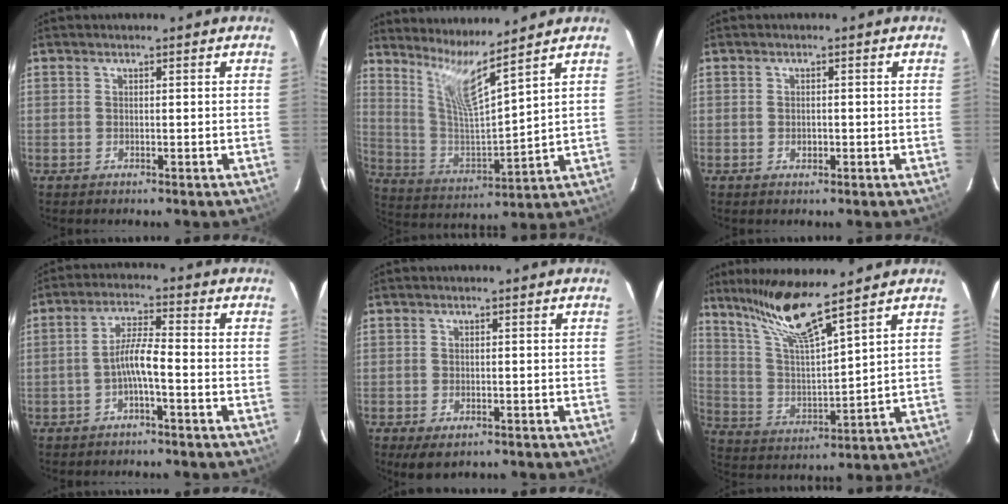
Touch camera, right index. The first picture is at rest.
{"total": 11.0, "force": [8.6, -0.1, 6.8], "torque": [-0.123, -0.022, 0.174]}
{"total": 1.2, "force": [-0.3, 0.9, 0.8], "torque": [-0.012, 0.002, -0.005]}
{"total": 4.8, "force": [-2.2, 0.3, 4.2], "torque": [-0.089, 0.012, -0.039]}
{"total": 4.0, "force": [-2.5, 2.1, 2.4], "torque": [-0.049, -0.016, -0.036]}
{"total": 13.1, "force": [10.3, -0.3, 8.1], "torque": [-0.143, -0.001, 0.207]}